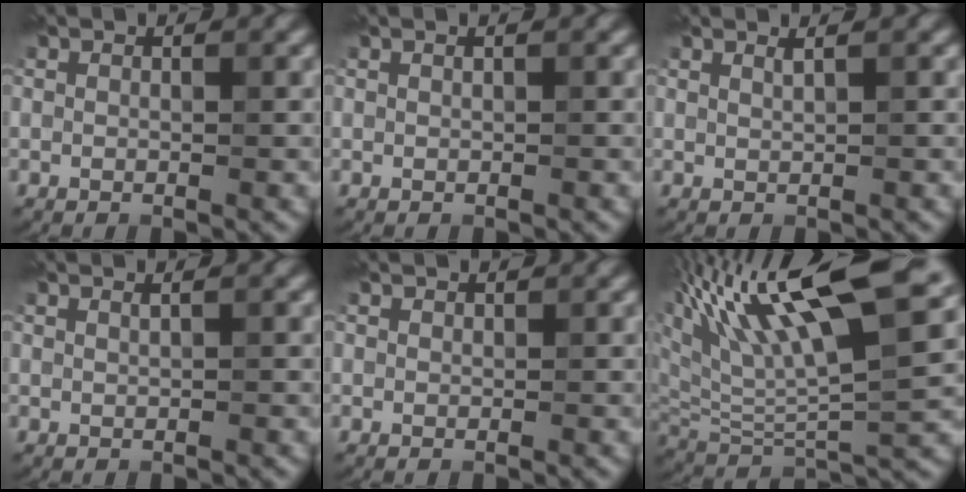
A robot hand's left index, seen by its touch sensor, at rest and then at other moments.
{"total": 0.6, "force": [0.5, 0.2, 0.2], "torque": [0.001, 0.008, 0.006]}
{"total": 0.7, "force": [0.4, -0.5, -0.3], "torque": [-0.003, 0.002, 0.017]}
{"total": 0.7, "force": [0.6, 0.1, 0.2], "torque": [0.001, 0.009, 0.006]}
{"total": 1.1, "force": [0.5, -0.6, -0.8], "torque": [0.005, 0.001, 0.018]}
{"total": 11.7, "force": [5.1, 3.3, 10.0], "torque": [-0.200, 0.009, 0.114]}